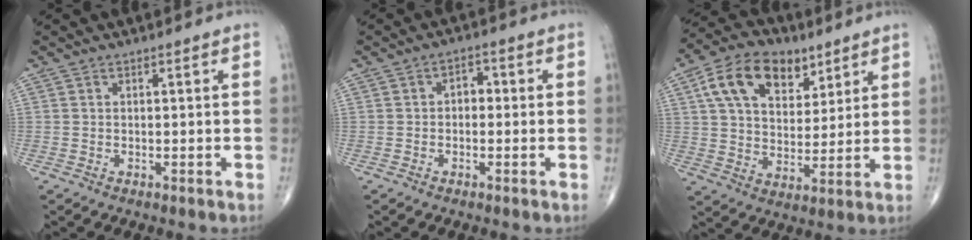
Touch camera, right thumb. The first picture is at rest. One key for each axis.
{"total": 2.7, "fx": -0.2, "fy": 1.9, "fz": 1.9, "tx": -0.011, "ty": 0.013, "tz": -0.012}
{"total": 15.5, "fx": 7.4, "fy": 9.7, "fz": 9.7, "tx": -0.141, "ty": -0.013, "tz": 0.131}